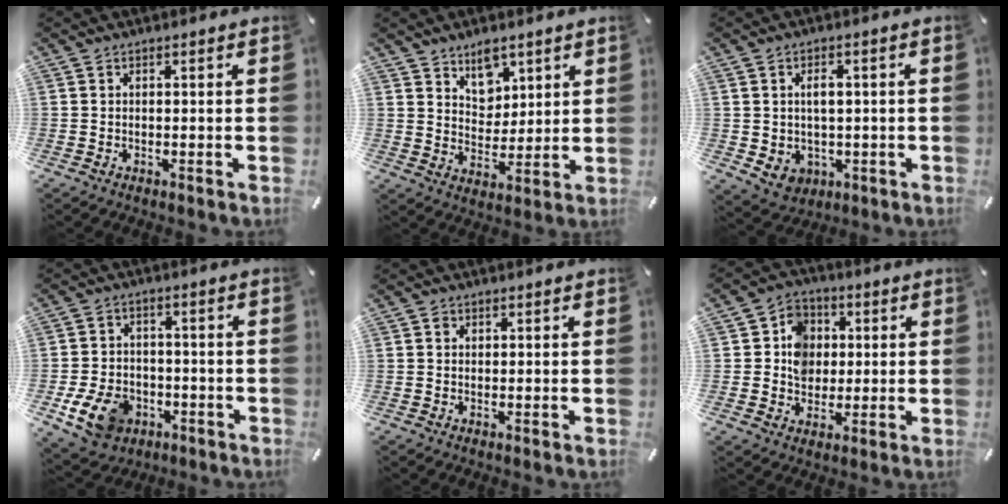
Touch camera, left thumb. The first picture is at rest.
{"total": 7.9, "force": [5.4, 5.5, 1.5], "torque": [-0.010, -0.040, 0.097]}
{"total": 6.4, "force": [1.0, 5.4, 3.3], "torque": [-0.041, 0.000, 0.016]}
{"total": 10.7, "force": [-4.1, 8.2, 5.5], "torque": [-0.114, 0.021, -0.075]}
{"total": 1.1, "force": [0.3, 1.0, 0.2], "torque": [0.004, 0.002, 0.003]}
{"total": 8.6, "force": [0.4, 7.9, 3.3], "torque": [-0.049, 0.013, 0.008]}